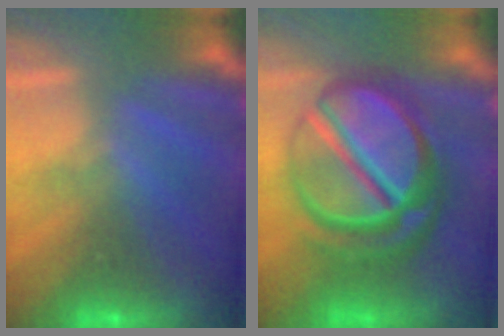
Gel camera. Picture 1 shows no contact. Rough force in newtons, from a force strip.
{"total": 7.6}